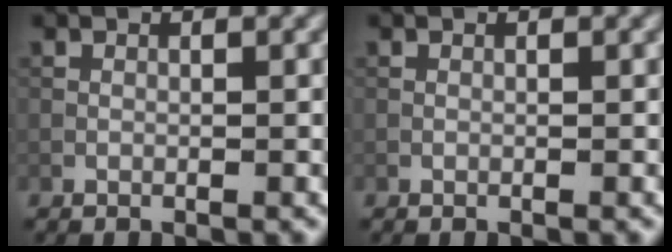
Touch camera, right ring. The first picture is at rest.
{"total": 0.0}